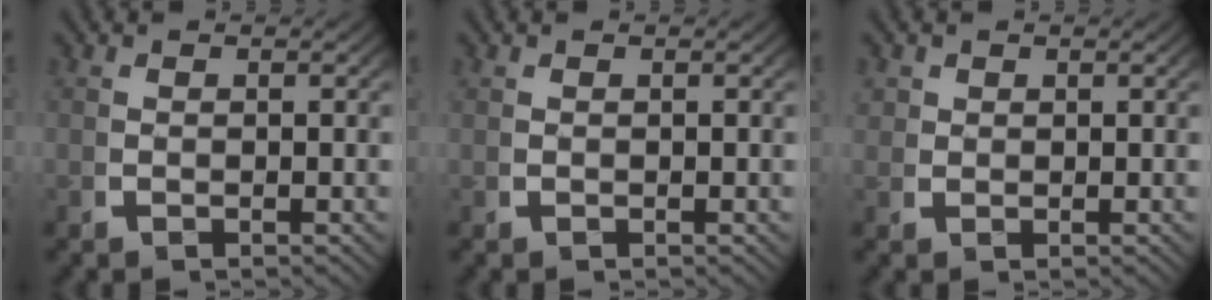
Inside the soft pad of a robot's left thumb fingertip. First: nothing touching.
{"total": 0.0}
{"total": 1.4, "force": [0.9, 1.1, 0.1], "torque": [-0.005, -0.008, 0.022]}